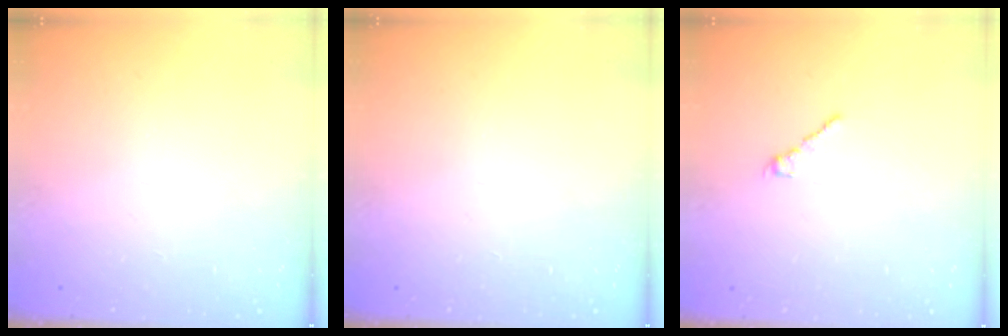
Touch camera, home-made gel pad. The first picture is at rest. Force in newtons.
{"total": 0.0}
{"total": 1.7, "press": 1.5, "slide": 0.6}